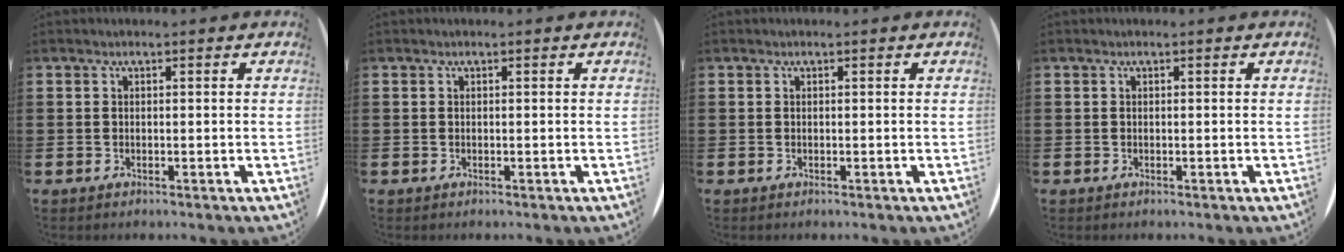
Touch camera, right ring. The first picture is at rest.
{"total": 0.0}
{"total": 0.0}
{"total": 0.0}